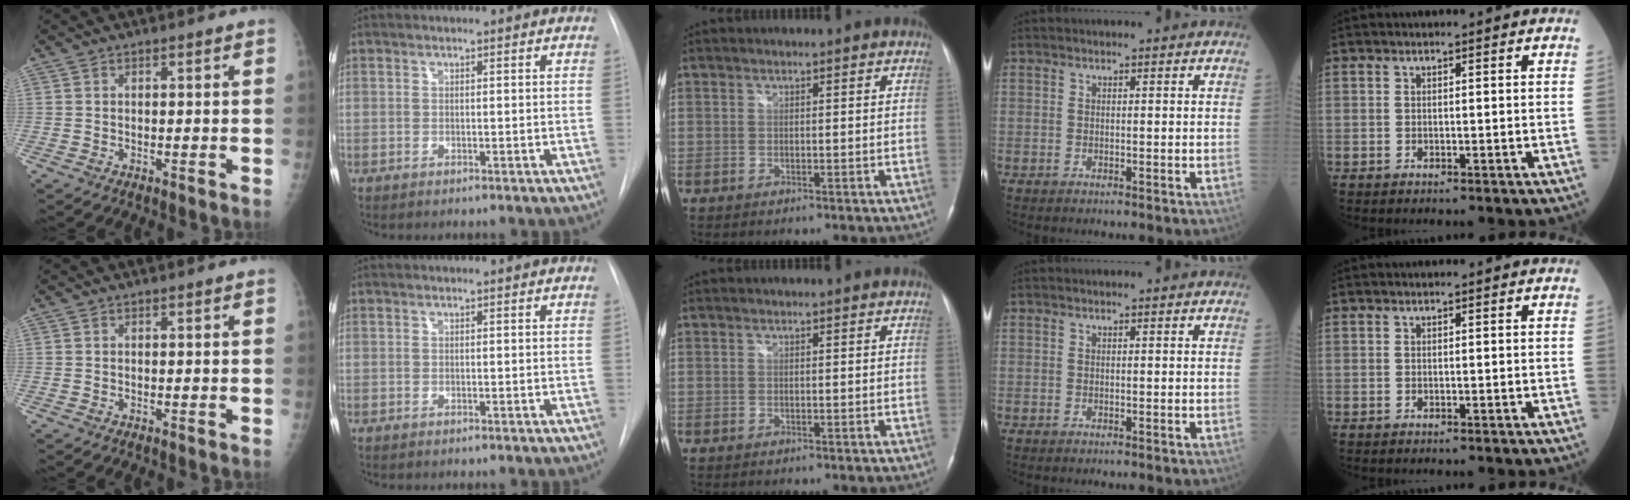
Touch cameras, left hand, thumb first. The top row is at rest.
{}